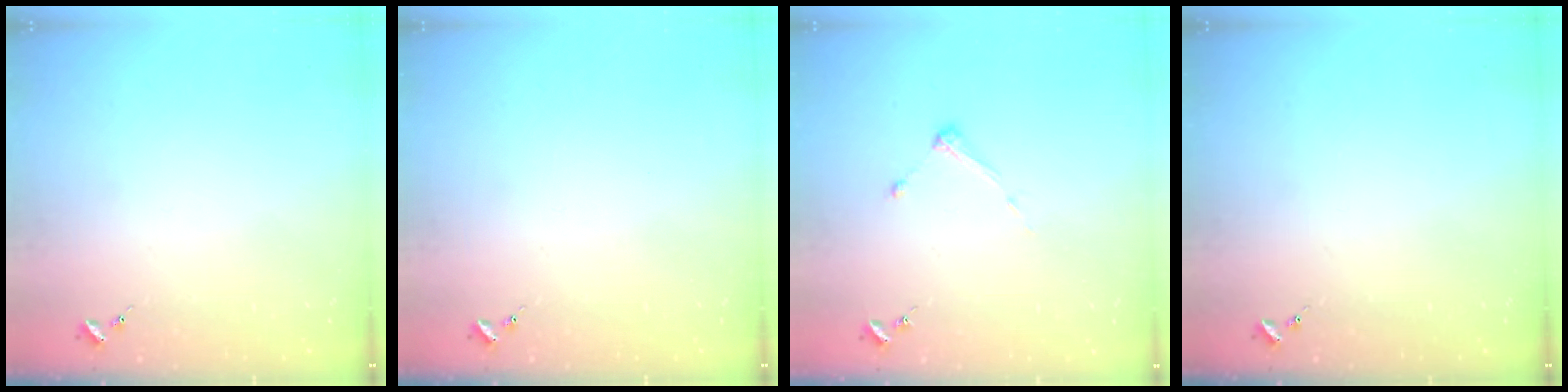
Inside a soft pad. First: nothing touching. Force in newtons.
{"total": 0.0}
{"total": 3.4, "press": 3.4, "slide": 0.4}
{"total": 0.0}